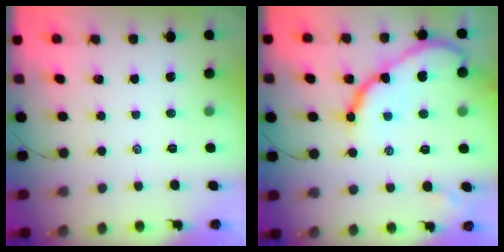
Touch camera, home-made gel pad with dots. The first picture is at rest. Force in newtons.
{"total": 13.1, "press": 13.1, "slide": 0.7}